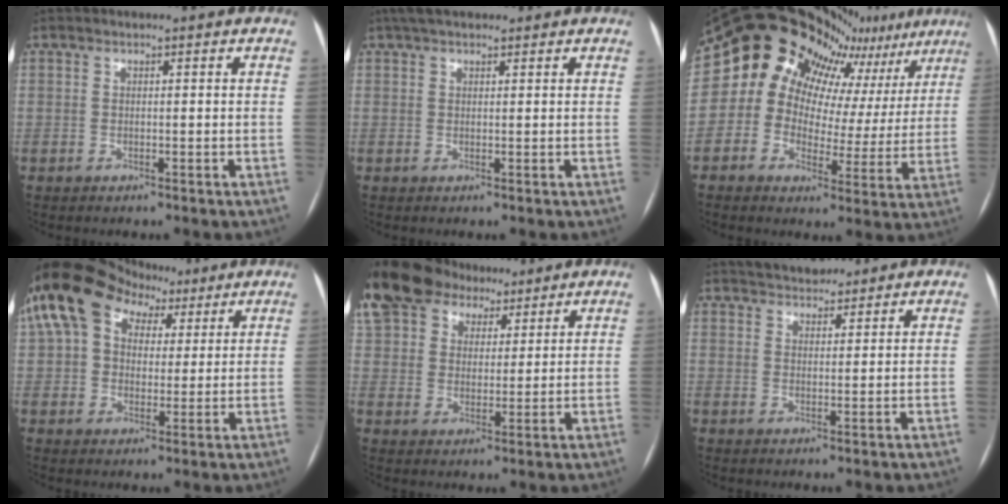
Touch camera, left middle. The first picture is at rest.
{"total": 4.6, "force": [3.6, 1.8, 2.3], "torque": [-0.037, 0.029, 0.062]}
{"total": 17.5, "force": [14.2, 7.9, 6.5], "torque": [-0.091, 0.009, 0.148]}
{"total": 15.5, "force": [7.3, 10.8, 8.4], "torque": [-0.178, 0.068, 0.125]}
{"total": 17.7, "force": [12.1, 10.8, 7.3], "torque": [-0.178, 0.067, 0.214]}
{"total": 4.6, "force": [4.1, 1.7, 1.0], "torque": [-0.010, 0.014, 0.067]}